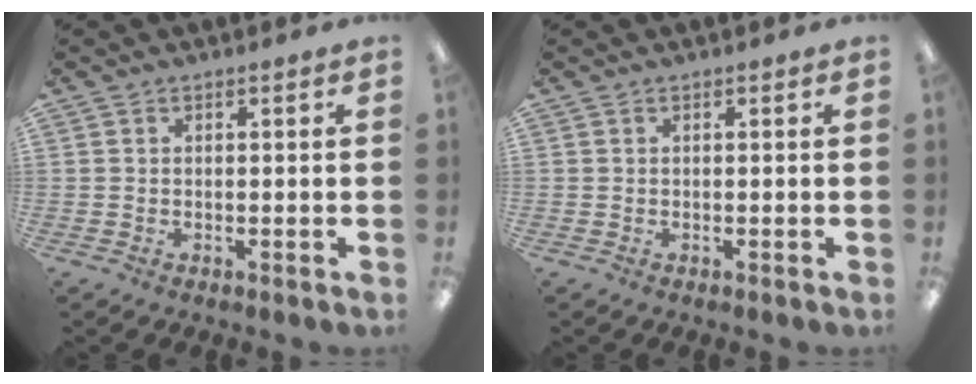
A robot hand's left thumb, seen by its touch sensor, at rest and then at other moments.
{"total": 0.0}